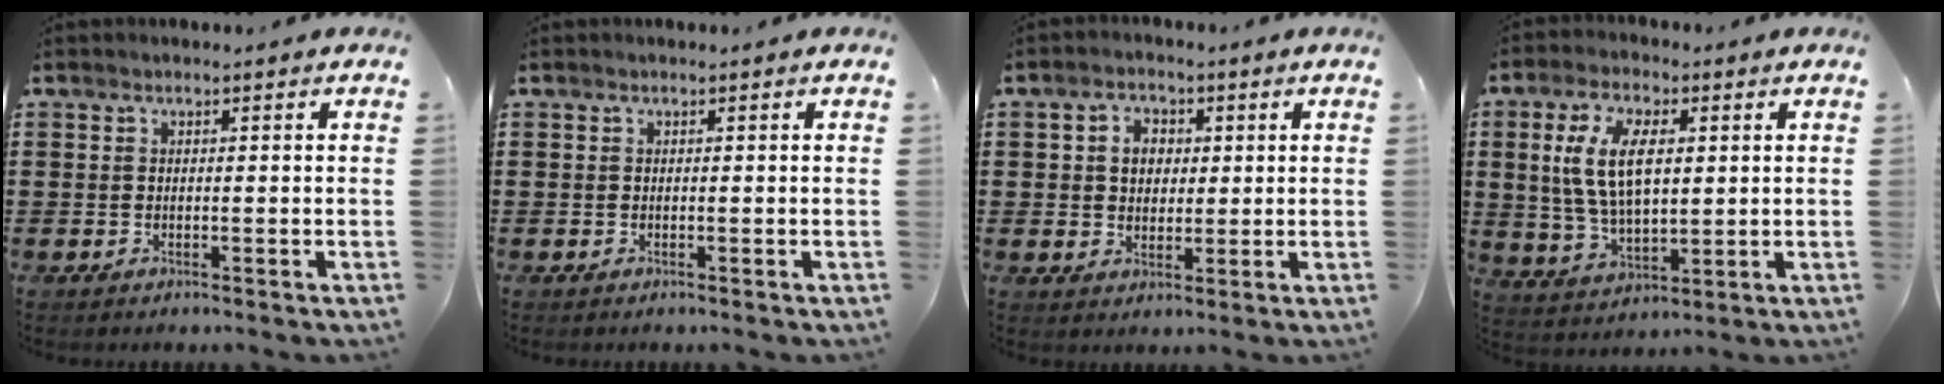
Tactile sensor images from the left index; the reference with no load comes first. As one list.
[{"total": 0.0}, {"total": 4.0, "force": [0.8, 3.3, 2.2], "torque": [-0.048, 0.009, 0.008]}, {"total": 9.9, "force": [2.1, 4.8, 8.4], "torque": [-0.189, 0.008, 0.033]}]